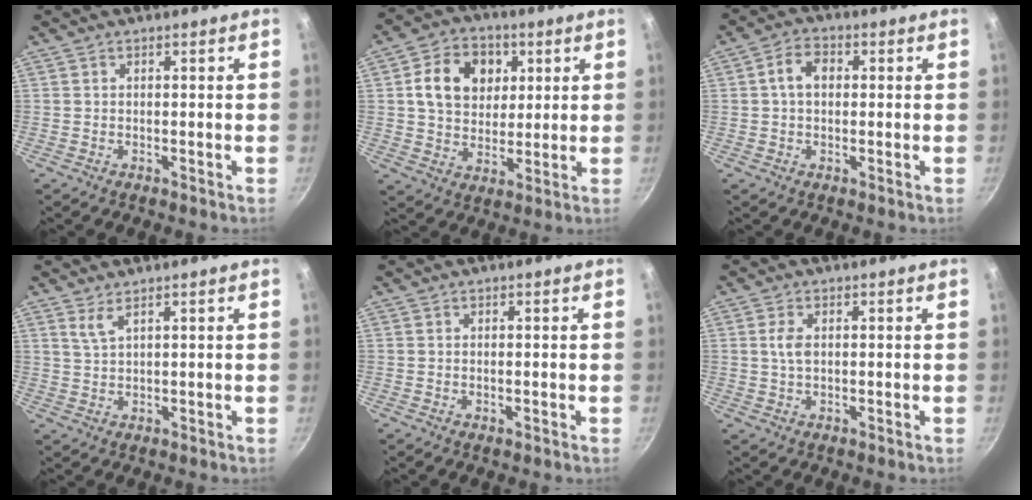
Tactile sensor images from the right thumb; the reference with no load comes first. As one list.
[{"total": 12.9, "force": [3.5, 10.2, 7.2], "torque": [-0.091, 0.003, 0.053]}, {"total": 5.2, "force": [0.6, 3.7, 3.6], "torque": [-0.050, 0.014, 0.002]}, {"total": 2.4, "force": [1.6, 0.5, 1.7], "torque": [-0.036, -0.012, 0.036]}, {"total": 0.7, "force": [-0.1, 0.3, 0.6], "torque": [-0.009, 0.001, -0.001]}, {"total": 2.8, "force": [0.4, 1.6, 2.3], "torque": [-0.046, 0.002, 0.008]}]